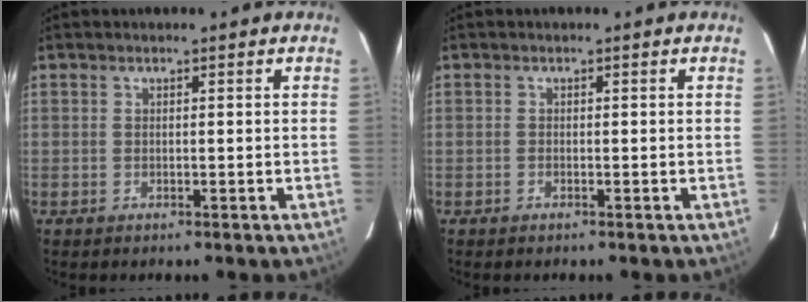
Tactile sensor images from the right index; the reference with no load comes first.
{"total": 0.0}